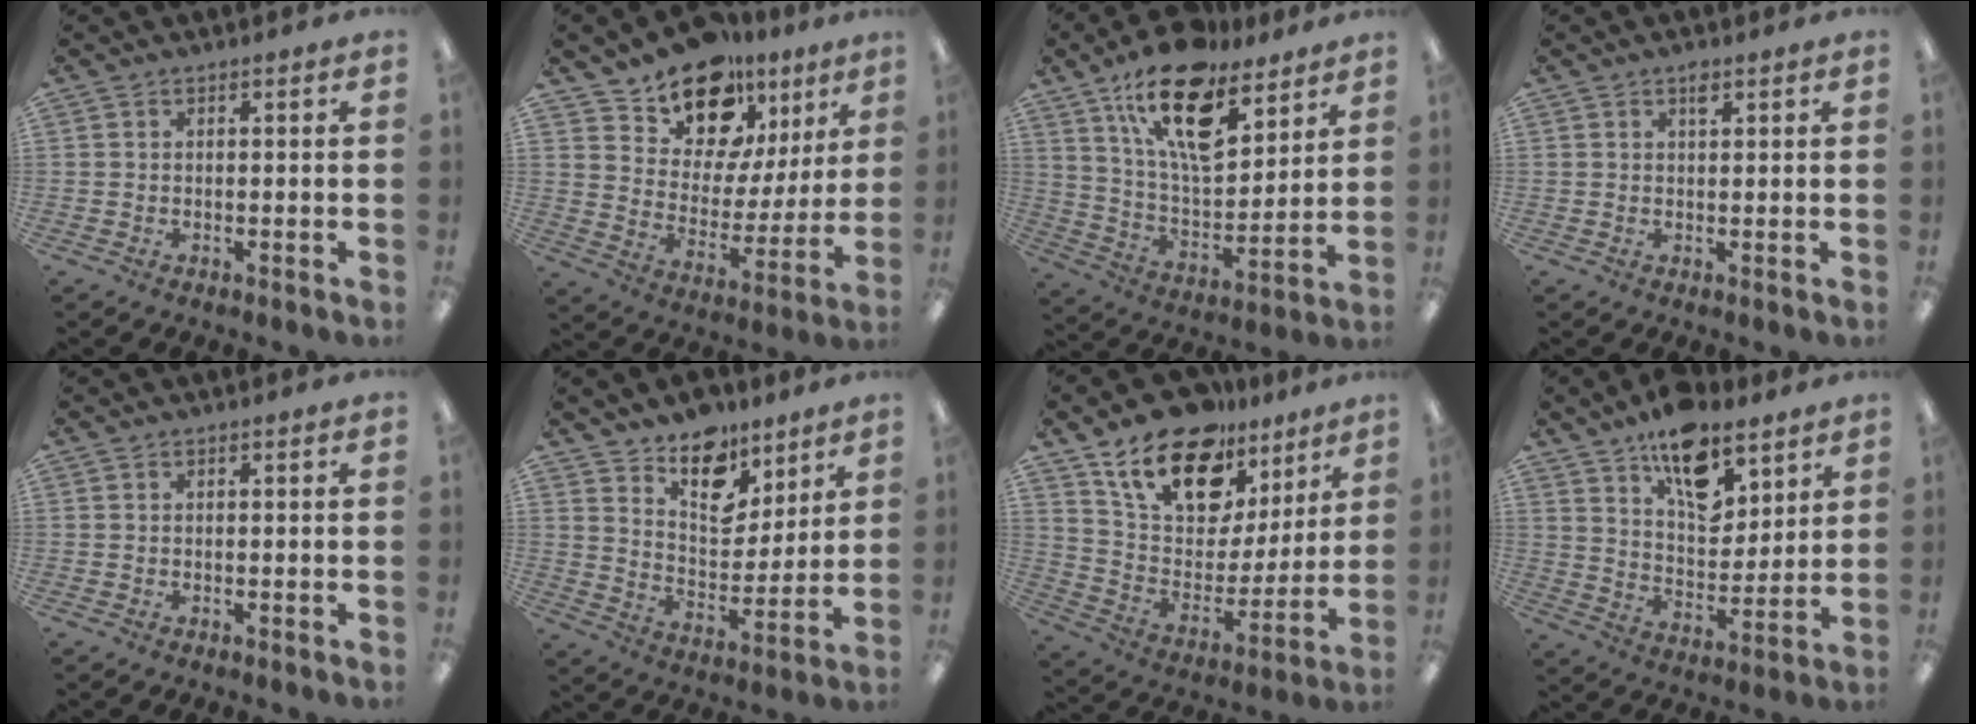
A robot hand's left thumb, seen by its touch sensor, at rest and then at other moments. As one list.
[{"total": 15.0, "force": [11.8, 8.2, 4.3], "torque": [-0.082, -0.090, 0.220]}, {"total": 19.7, "force": [13.0, 8.4, 12.3], "torque": [-0.209, -0.068, 0.225]}, {"total": 1.8, "force": [1.1, 0.7, 1.3], "torque": [-0.021, -0.001, 0.018]}, {"total": 0.0}, {"total": 12.5, "force": [9.7, 6.7, 4.2], "torque": [-0.067, -0.071, 0.181]}, {"total": 20.1, "force": [13.6, 11.2, 9.6], "torque": [-0.179, -0.072, 0.247]}, {"total": 14.9, "force": [10.1, 7.6, 7.9], "torque": [-0.110, -0.057, 0.176]}]